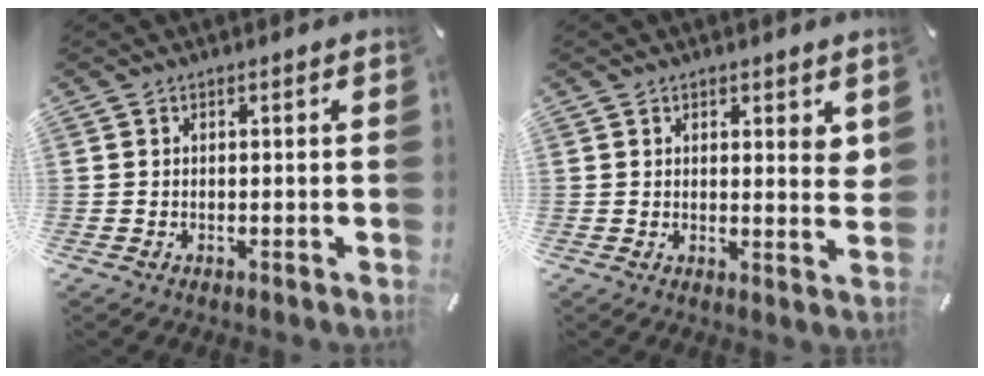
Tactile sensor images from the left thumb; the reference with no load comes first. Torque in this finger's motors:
{"motor_torque": [0.76, -0.13, 0.16, 0.04, 0.06]}